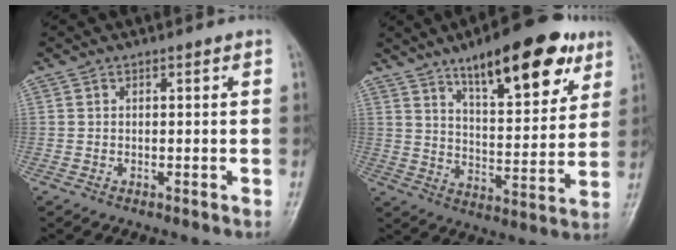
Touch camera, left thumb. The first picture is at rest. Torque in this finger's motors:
{"motor_torque": [0.66, 0.60, 1.46, -1.32, 0.29]}